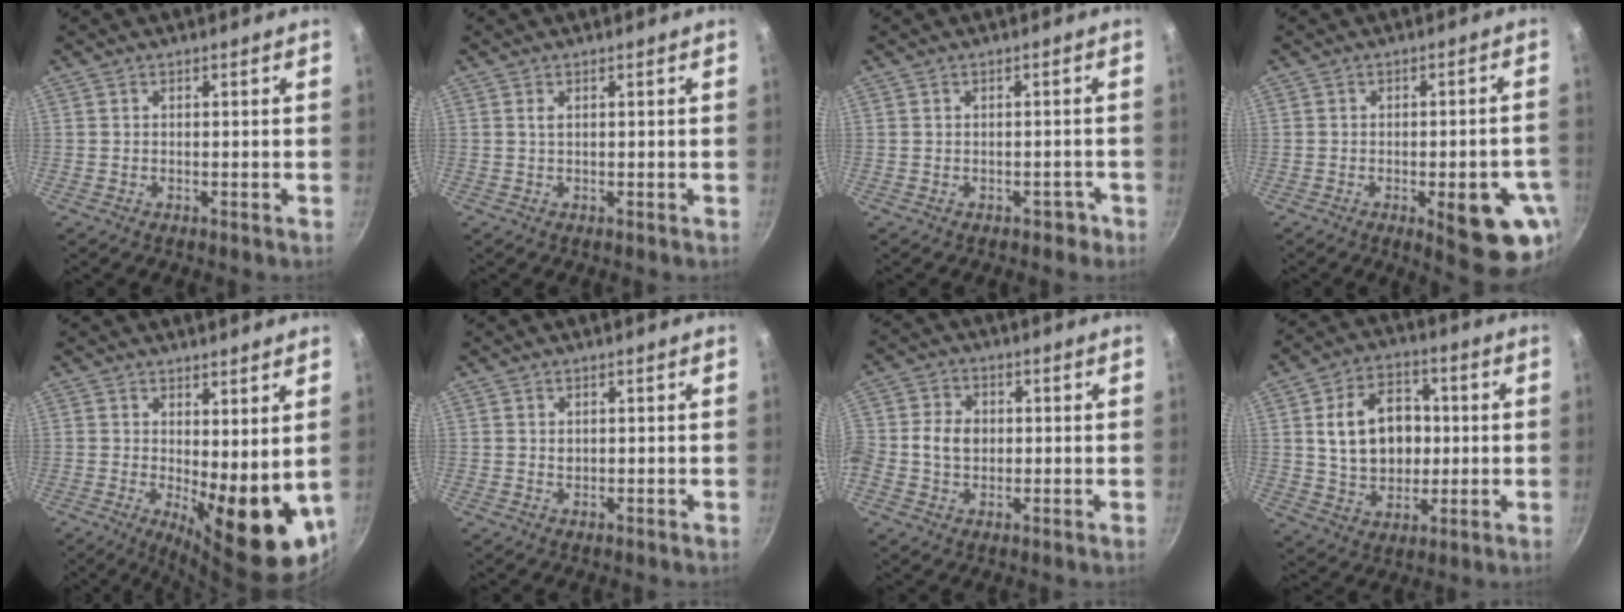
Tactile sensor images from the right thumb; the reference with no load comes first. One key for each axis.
{"total": 0.9, "fx": 0.3, "fy": 0.4, "fz": 0.7, "tx": -0.014, "ty": 0.001, "tz": 0.007}
{"total": 2.0, "fx": -1.1, "fy": 1.5, "fz": 0.7, "tx": 0.015, "ty": 0.025, "tz": 0.003}
{"total": 12.9, "fx": -4.2, "fy": 4.3, "fz": 11.4, "tx": -0.110, "ty": 0.009, "tz": -0.045}
{"total": 12.8, "fx": 0.6, "fy": 4.7, "fz": 11.9, "tx": -0.129, "ty": -0.029, "tz": 0.023}
{"total": 0.9, "fx": 0.3, "fy": 0.8, "fz": 0.4, "tx": -0.005, "ty": -0.001, "tz": 0.005}
{"total": 7.4, "fx": -0.3, "fy": 5.8, "fz": 4.5, "tx": -0.079, "ty": 0.015, "tz": -0.019}
{"total": 15.2, "fx": 1.5, "fy": 11.2, "fz": 10.1, "tx": -0.134, "ty": 0.012, "tz": 0.030}